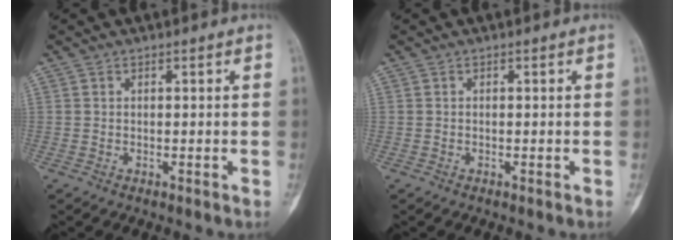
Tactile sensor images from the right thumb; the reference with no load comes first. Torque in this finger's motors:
{"motor_torque": [0.29, -0.64, 0.42, 0.04, -0.03]}